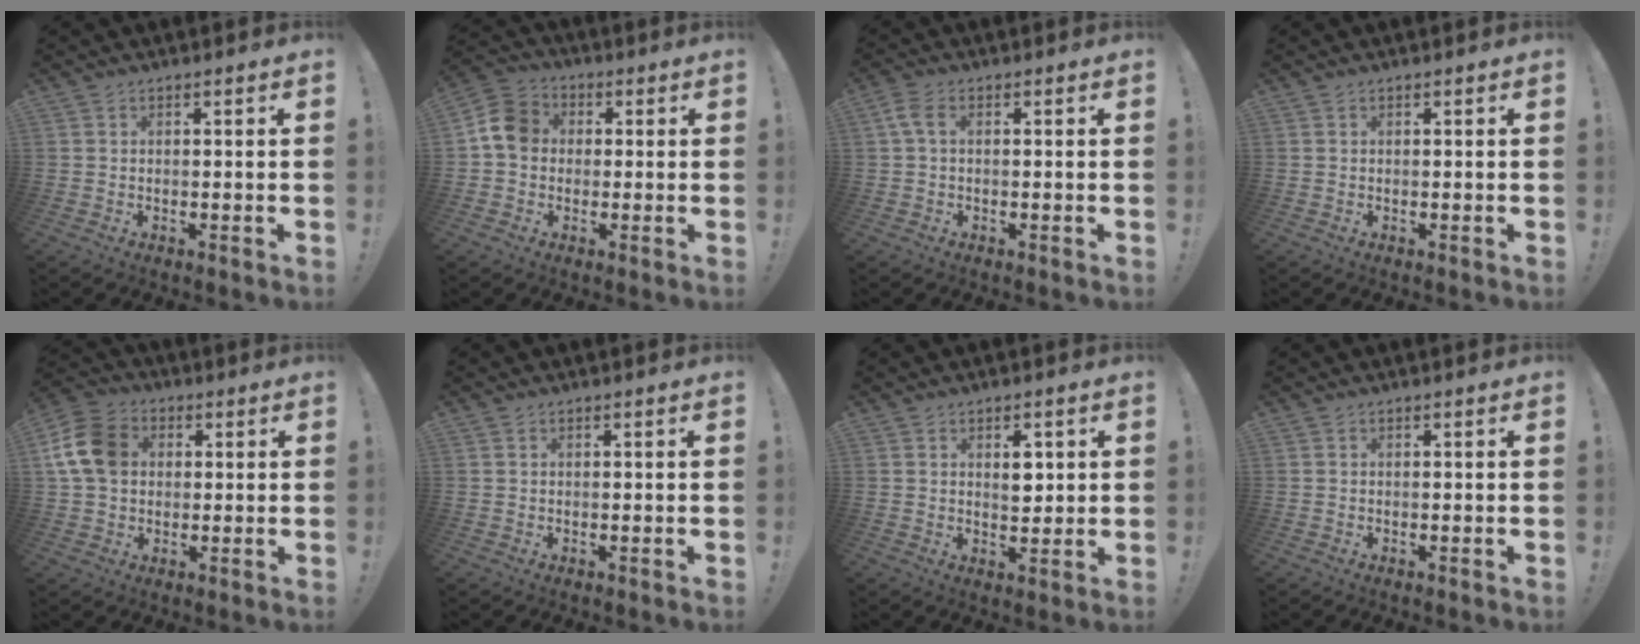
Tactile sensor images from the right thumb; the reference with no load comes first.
{"total": 9.4, "force": [0.8, 7.9, 5.1], "torque": [-0.083, 0.019, 0.023]}
{"total": 3.7, "force": [0.8, 2.1, 3.0], "torque": [-0.064, 0.006, 0.014]}
{"total": 0.0}
{"total": 13.3, "force": [2.7, 10.4, 7.8], "torque": [-0.139, 0.006, 0.056]}
{"total": 0.0}
{"total": 4.6, "force": [1.7, 3.0, 3.0], "torque": [-0.028, -0.007, 0.023]}
{"total": 0.0}